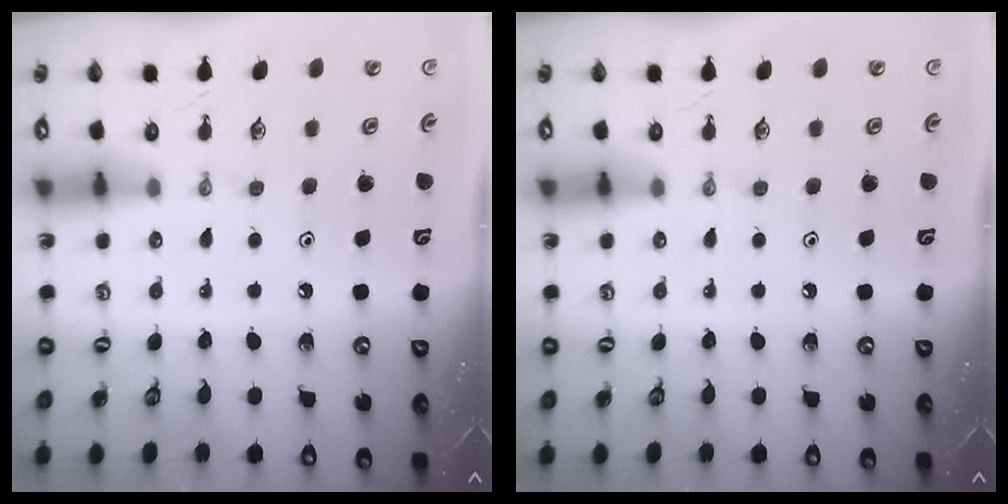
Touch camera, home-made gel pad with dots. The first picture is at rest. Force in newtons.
{"total": 0.0}